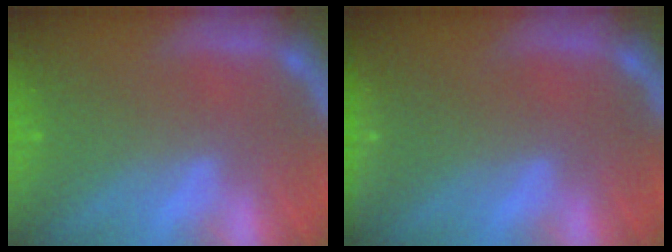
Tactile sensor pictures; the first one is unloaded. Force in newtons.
{"total": 2.9}